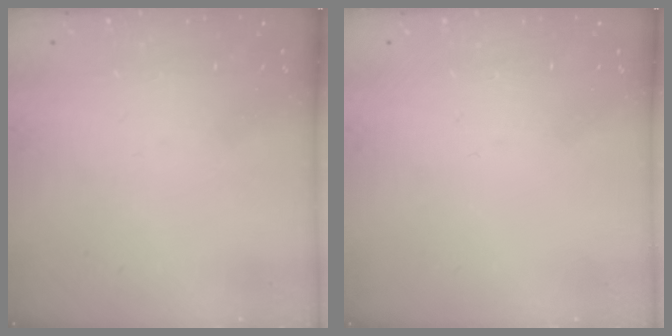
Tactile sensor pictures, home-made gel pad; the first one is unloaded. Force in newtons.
{"total": 0.0}